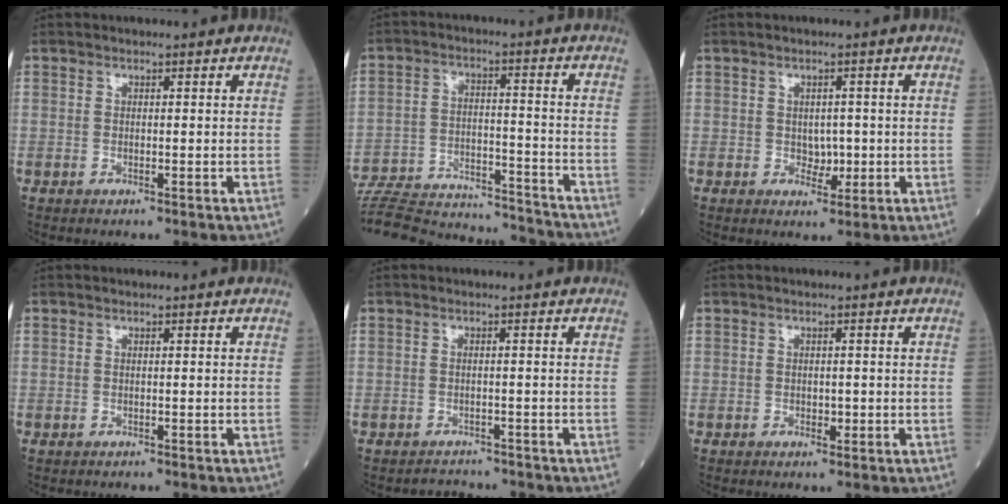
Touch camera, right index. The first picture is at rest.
{"total": 22.2, "force": [-21.2, 3.3, 5.6], "torque": [-0.126, -0.004, -0.310]}
{"total": 2.5, "force": [-0.1, 1.8, 1.7], "torque": [-0.018, 0.003, 0.005]}
{"total": 0.0}
{"total": 1.9, "force": [-1.8, 0.3, -0.5], "torque": [0.012, -0.007, -0.025]}
{"total": 1.1, "force": [-0.2, 0.8, 0.7], "torque": [-0.009, 0.002, 0.002]}